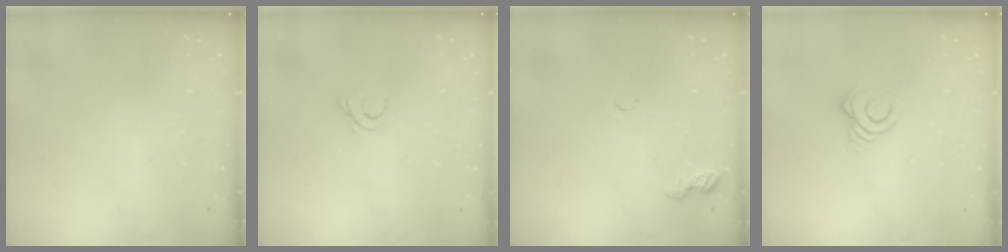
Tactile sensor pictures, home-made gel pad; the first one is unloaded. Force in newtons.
{"total": 3.8, "press": 3.8, "slide": 0.3}
{"total": 4.1, "press": 4.1, "slide": 0.6}
{"total": 6.5, "press": 6.4, "slide": 0.8}